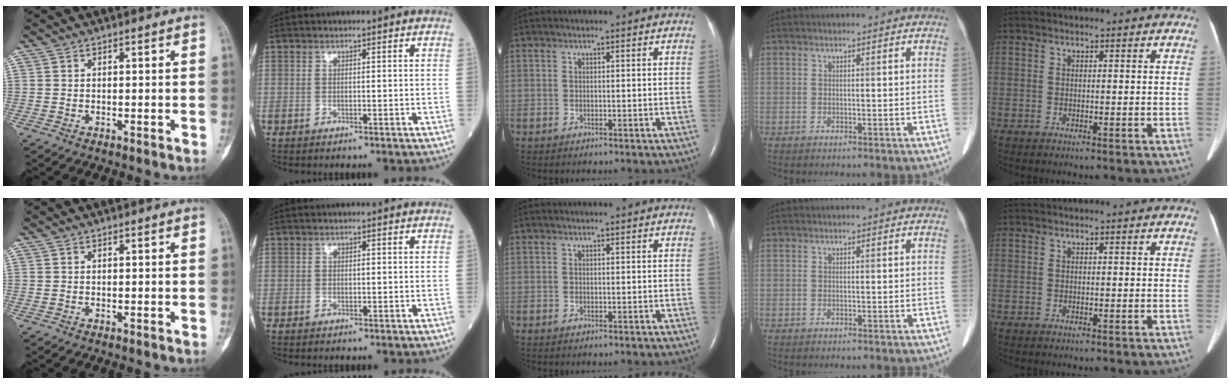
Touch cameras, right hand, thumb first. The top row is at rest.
{"index": {"total": 0.5, "force": [0.0, 0.3, 0.4], "torque": [-0.009, 0.000, 0.000]}}